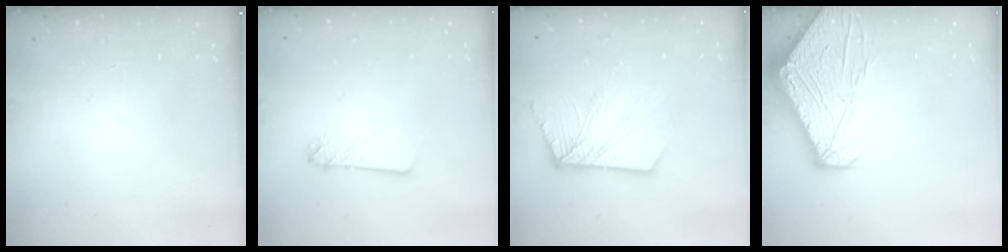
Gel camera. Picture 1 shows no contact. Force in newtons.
{"total": 2.3, "press": 2.3, "slide": 0.3}
{"total": 11.5, "press": 11.4, "slide": 1.0}
{"total": 12.8, "press": 12.7, "slide": 1.6}